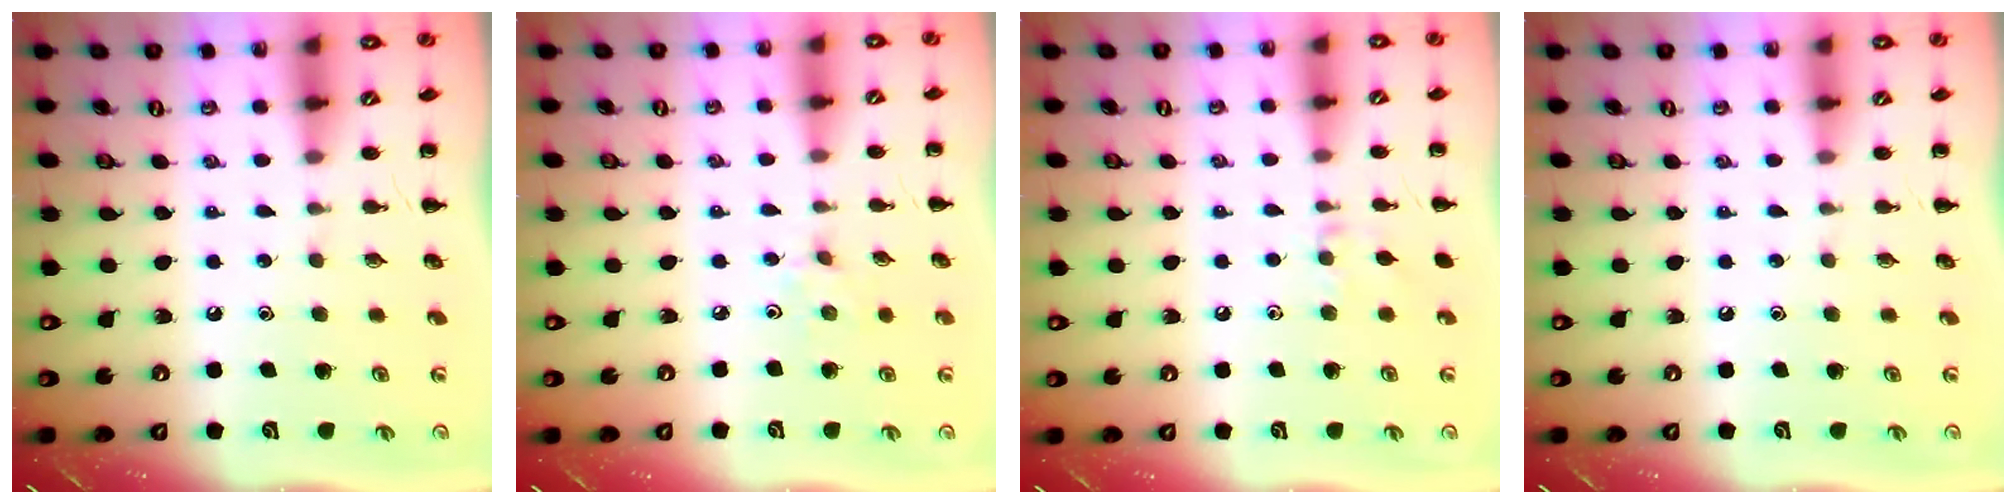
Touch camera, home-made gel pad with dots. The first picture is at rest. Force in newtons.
{"total": 2.5, "press": 2.4, "slide": 0.9}
{"total": 6.3, "press": 6.0, "slide": 1.8}
{"total": 0.0}